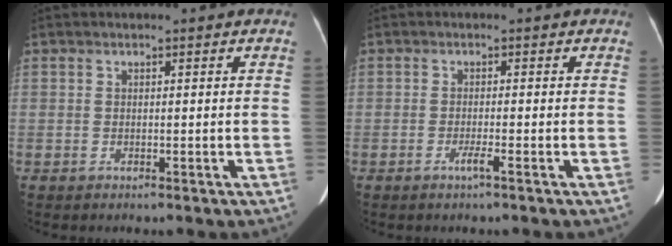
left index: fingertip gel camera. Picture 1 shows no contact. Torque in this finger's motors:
{"motor_torque": [0.38, 0.10, 0.01, 0.06]}